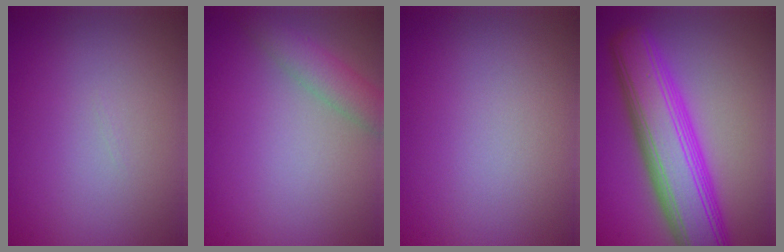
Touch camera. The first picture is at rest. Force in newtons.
{"total": 2.8, "press": 2.8, "slide": 0.2}
{"total": 0.0}
{"total": 10.1, "press": 10.1, "slide": 0.4}